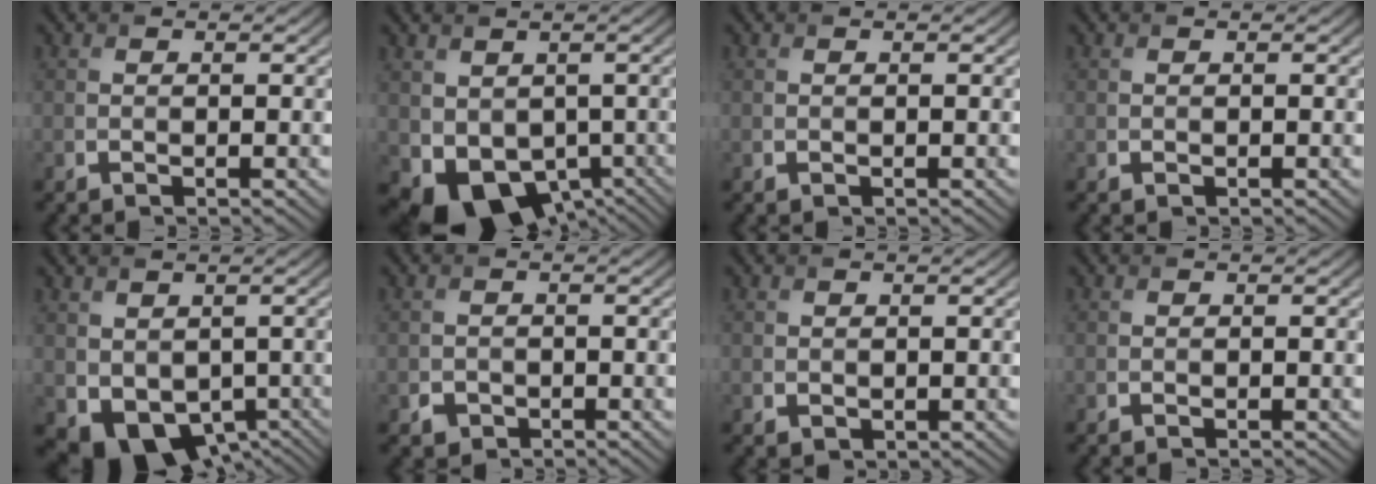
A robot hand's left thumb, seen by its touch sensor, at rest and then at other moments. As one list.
[{"total": 7.3, "force": [-1.4, 5.7, 4.3], "torque": [-0.081, -0.035, -0.011]}, {"total": 0.0}, {"total": 0.0}, {"total": 6.4, "force": [-0.6, 5.1, 3.9], "torque": [-0.079, -0.037, 0.004]}, {"total": 1.6, "force": [-0.8, 1.4, 0.4], "torque": [-0.004, -0.006, -0.017]}, {"total": 0.7, "force": [0.3, 0.6, 0.1], "torque": [-0.006, -0.006, 0.009]}, {"total": 0.0}]